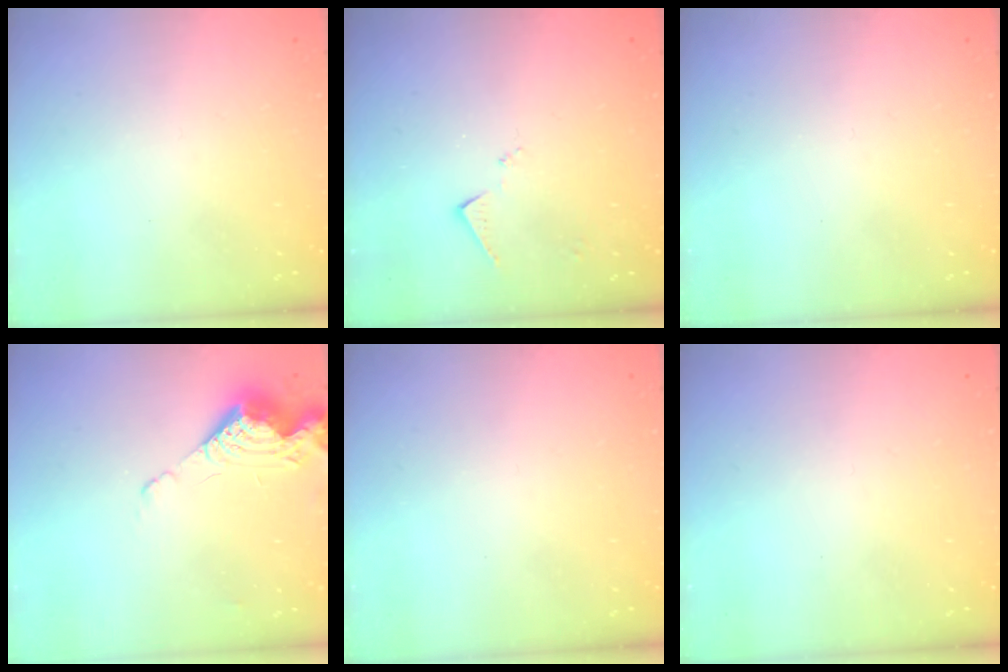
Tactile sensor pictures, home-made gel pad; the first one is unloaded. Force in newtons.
{"total": 7.4, "press": 7.4, "slide": 0.2}
{"total": 0.0}
{"total": 9.1, "press": 9.1, "slide": 0.2}
{"total": 0.0}
{"total": 0.0}